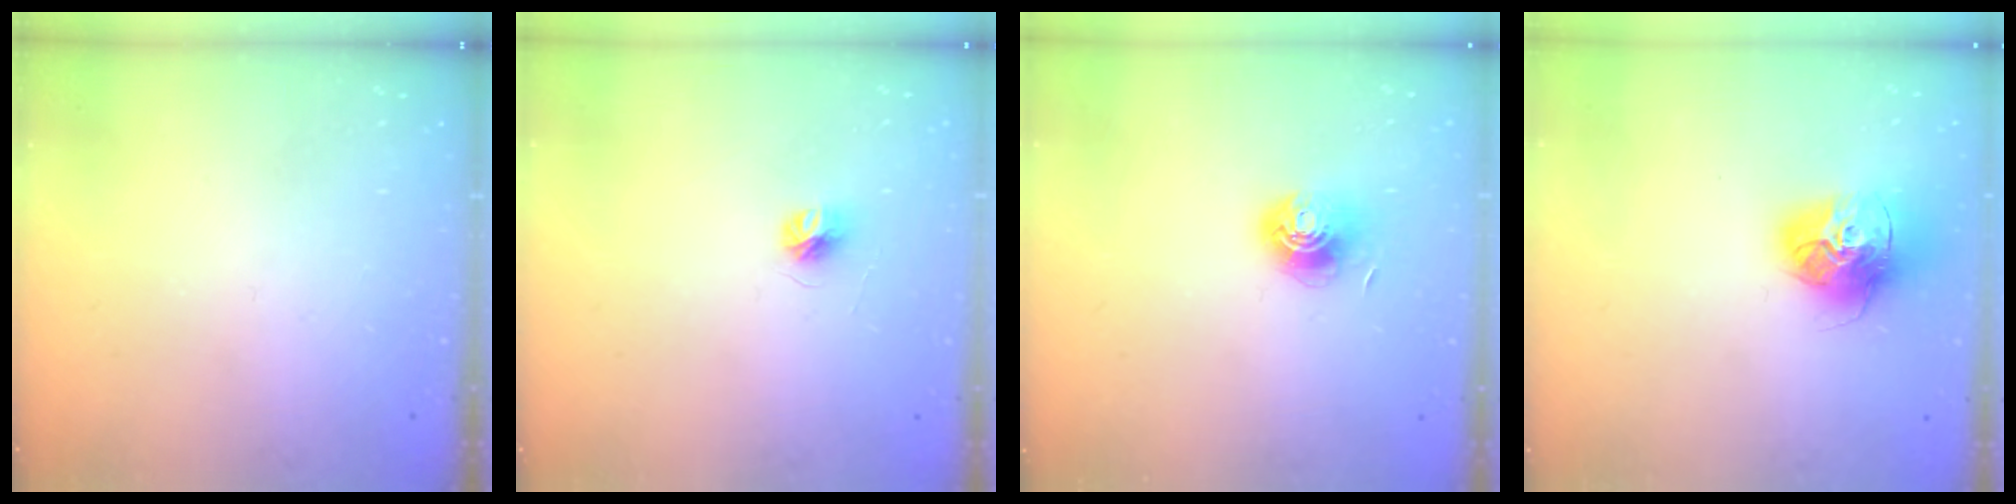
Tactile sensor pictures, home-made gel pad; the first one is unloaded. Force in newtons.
{"total": 4.5, "press": 4.5, "slide": 0.4}
{"total": 7.0, "press": 7.0, "slide": 0.5}
{"total": 15.4, "press": 15.3, "slide": 1.5}